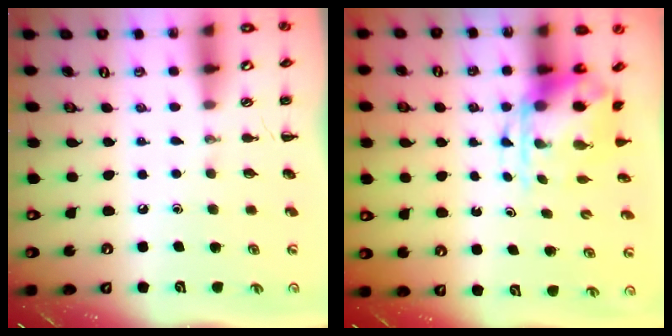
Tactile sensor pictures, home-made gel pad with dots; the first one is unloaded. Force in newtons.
{"total": 4.7, "press": 4.7, "slide": 0.6}